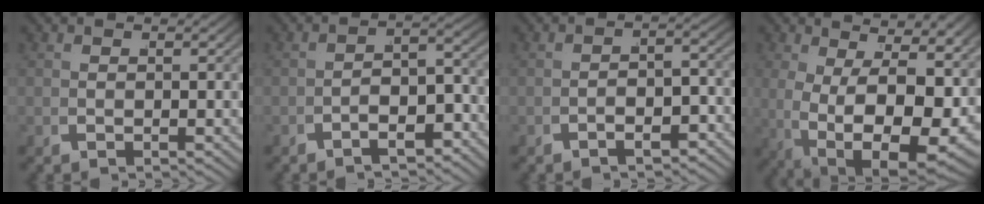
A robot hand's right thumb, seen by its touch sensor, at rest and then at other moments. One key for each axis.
{"total": 3.4, "fx": -2.3, "fy": 1.2, "fz": 2.1, "tx": -0.030, "ty": -0.006, "tz": -0.034}
{"total": 2.2, "fx": -1.9, "fy": 0.5, "fz": 0.9, "tx": -0.008, "ty": 0.000, "tz": -0.030}
{"total": 13.3, "fx": -0.3, "fy": 7.6, "fz": 10.9, "tx": -0.201, "ty": -0.055, "tz": 0.033}